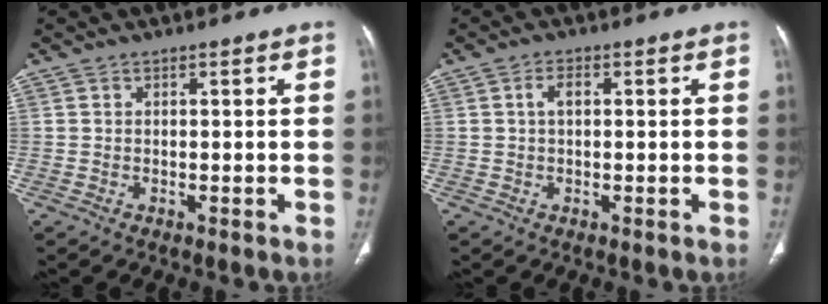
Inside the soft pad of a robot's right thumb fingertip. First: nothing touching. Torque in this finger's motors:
{"motor_torque": [0.08, 1.10, 0.71, -0.27, 0.00]}